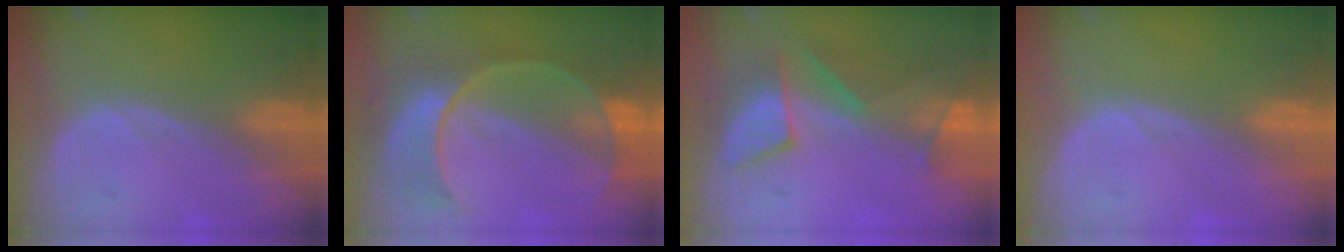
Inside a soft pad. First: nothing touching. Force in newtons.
{"total": 8.8, "press": 8.3, "slide": 2.8}
{"total": 8.0, "press": 7.7, "slide": 2.2}
{"total": 0.0}